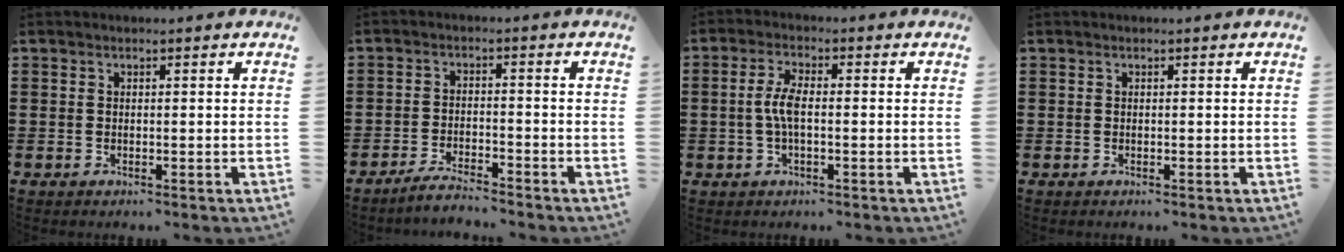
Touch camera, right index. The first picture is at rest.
{"total": 3.3, "force": [-3.1, 0.0, 0.9], "torque": [-0.018, 0.004, -0.063]}
{"total": 5.0, "force": [-0.4, 1.8, 4.6], "torque": [-0.106, -0.002, -0.015]}
{"total": 0.0}